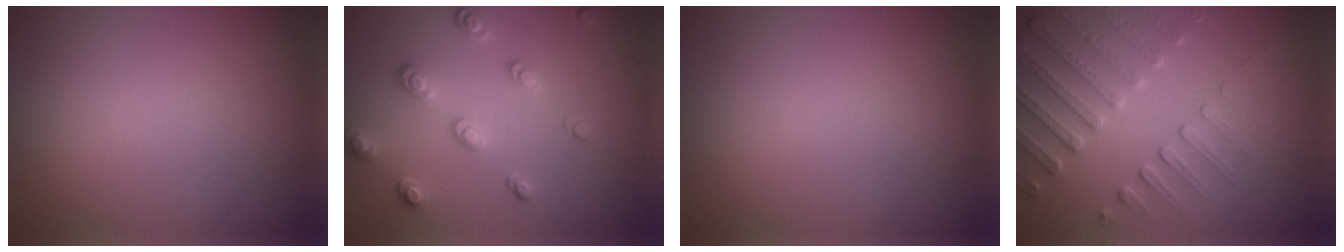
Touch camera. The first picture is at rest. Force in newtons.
{"total": 3.4, "press": 2.6, "slide": 2.3}
{"total": 0.0}
{"total": 4.0, "press": 4.0, "slide": 0.5}